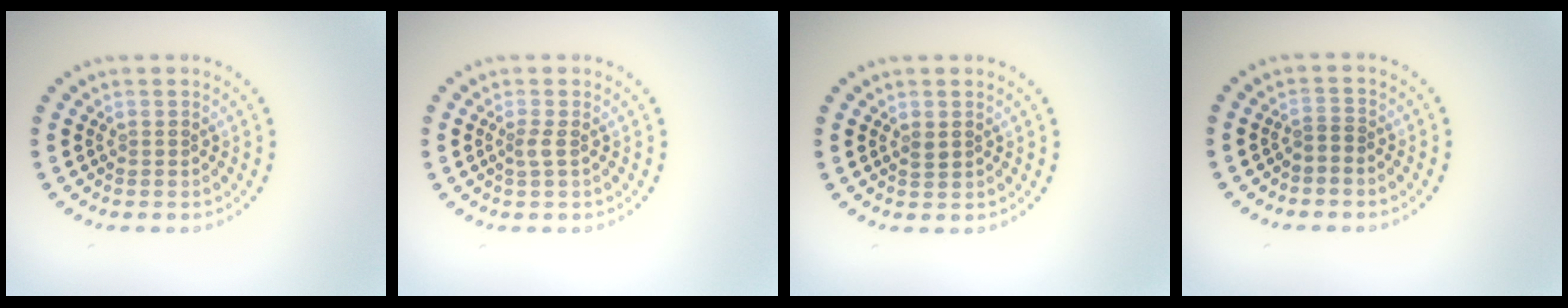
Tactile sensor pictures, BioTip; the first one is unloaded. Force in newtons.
{"total": 1.0, "press": 0.8, "slide": 0.6}
{"total": 0.8, "press": 0.8, "slide": 0.2}
{"total": 0.9, "press": 0.7, "slide": 0.7}